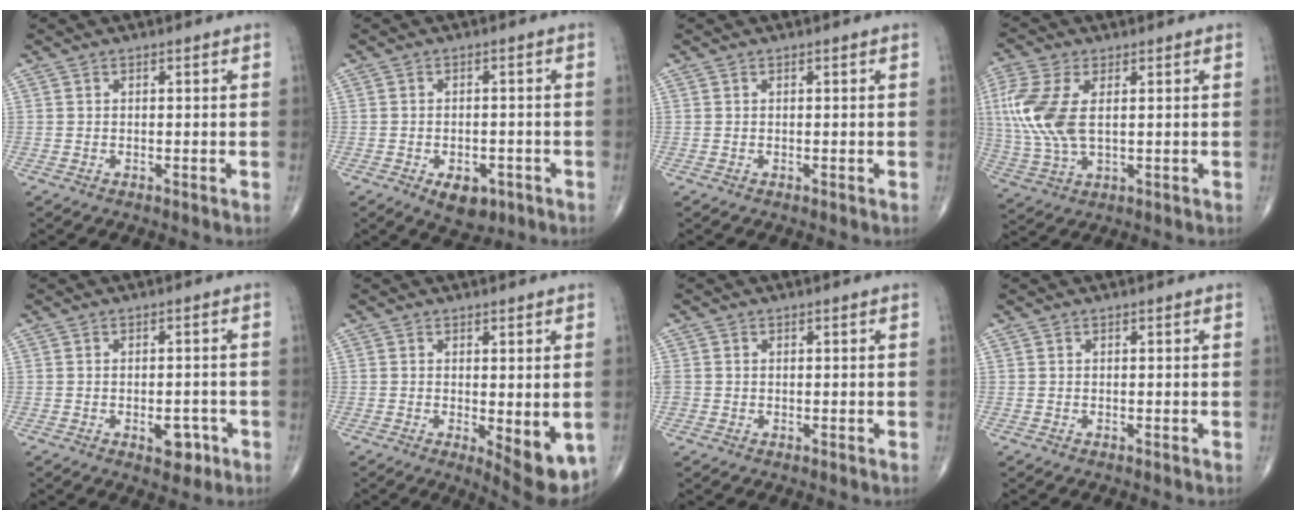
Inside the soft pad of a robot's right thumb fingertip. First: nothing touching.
{"total": 5.9, "force": [-2.9, 3.5, 3.7], "torque": [-0.038, 0.008, -0.036]}
{"total": 0.0}
{"total": 12.5, "force": [1.9, 6.6, 10.4], "torque": [-0.263, 0.000, 0.042]}
{"total": 4.2, "force": [-1.8, 2.3, 3.1], "torque": [-0.024, 0.007, -0.020]}
{"total": 8.2, "force": [-1.7, 2.8, 7.6], "torque": [-0.092, -0.023, -0.017]}
{"total": 1.7, "force": [-0.2, 1.5, 0.8], "torque": [-0.020, 0.005, -0.003]}
{"total": 0.0}